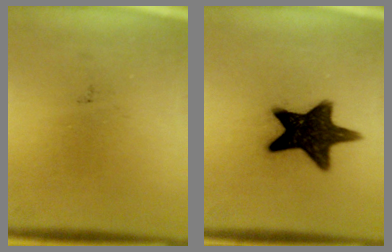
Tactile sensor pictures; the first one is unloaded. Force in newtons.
{"total": 15.5}